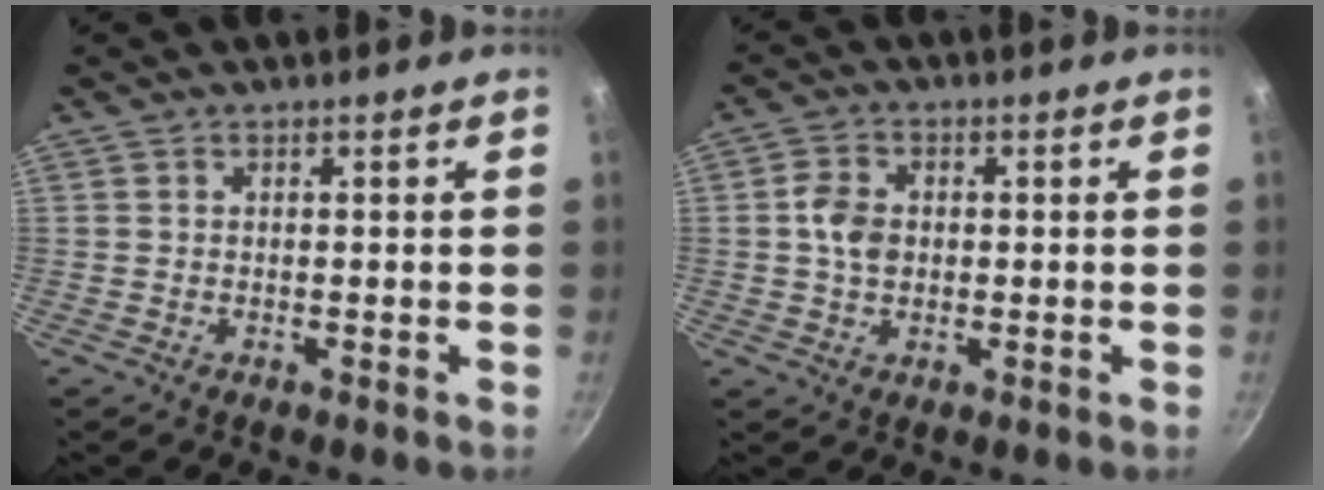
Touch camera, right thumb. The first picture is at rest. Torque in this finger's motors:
{"motor_torque": [0.73, 0.70, 0.64, 0.38, 0.00]}